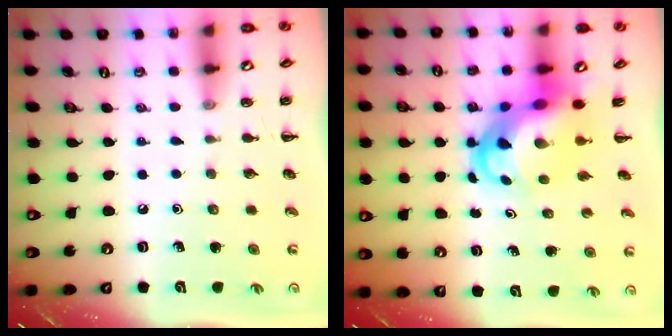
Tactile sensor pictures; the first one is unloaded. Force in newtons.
{"total": 7.7, "press": 7.4, "slide": 2.2}